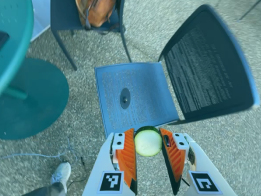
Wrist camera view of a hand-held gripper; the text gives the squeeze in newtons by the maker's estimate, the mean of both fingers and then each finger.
{"total": 11.6, "left": 11.4, "right": 11.9}